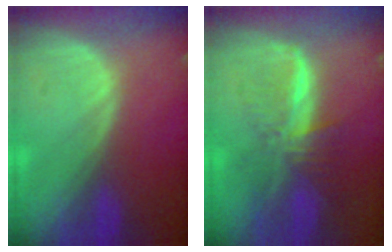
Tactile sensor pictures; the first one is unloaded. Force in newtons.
{"total": 8.2, "press": 6.9, "slide": 4.4}